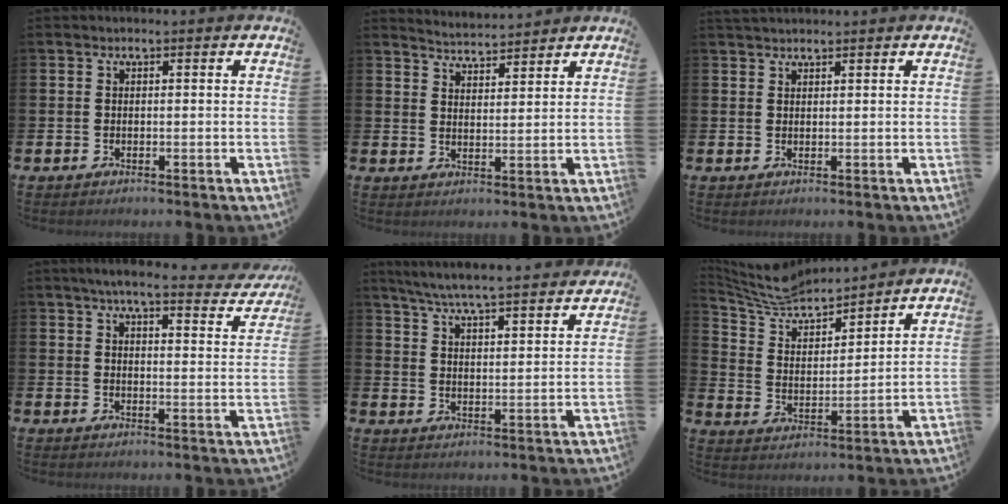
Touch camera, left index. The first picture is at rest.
{"total": 4.1, "force": [4.1, 0.2, -0.4], "torque": [-0.003, -0.026, 0.074]}
{"total": 1.6, "force": [1.6, 0.3, 0.2], "torque": [0.002, -0.002, 0.027]}
{"total": 5.3, "force": [4.7, 0.5, 2.3], "torque": [-0.049, -0.028, 0.078]}
{"total": 6.6, "force": [6.4, 0.0, 1.7], "torque": [-0.058, -0.042, 0.113]}
{"total": 7.1, "force": [6.7, 1.8, 1.7], "torque": [-0.069, -0.039, 0.119]}